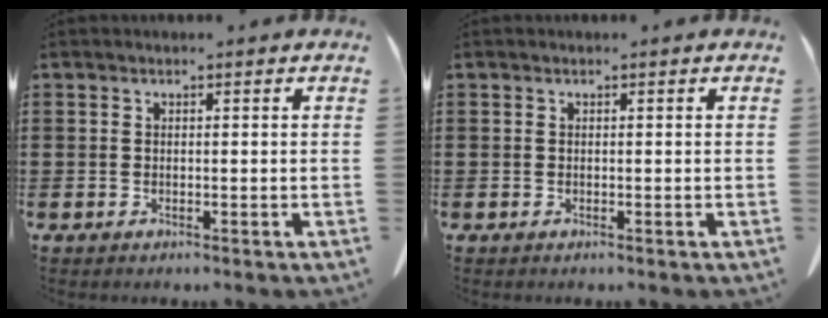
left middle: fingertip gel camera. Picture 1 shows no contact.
{"total": 0.0}